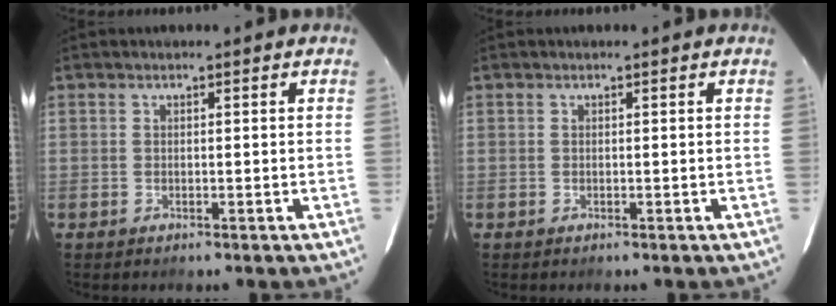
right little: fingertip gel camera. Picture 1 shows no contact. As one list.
[{"total": 0.0}]